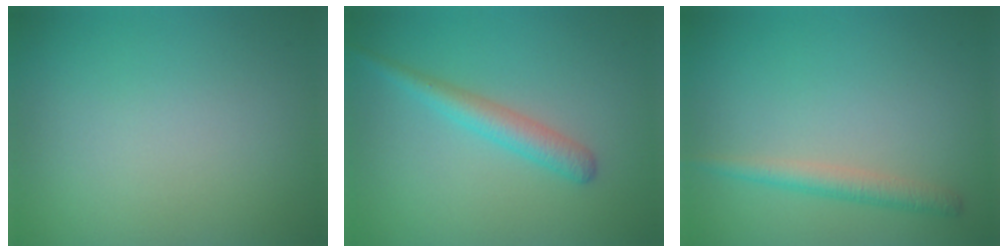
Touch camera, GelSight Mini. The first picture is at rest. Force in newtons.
{"total": 2.7, "press": 2.7, "slide": 0.0}
{"total": 2.1, "press": 2.1, "slide": 0.1}